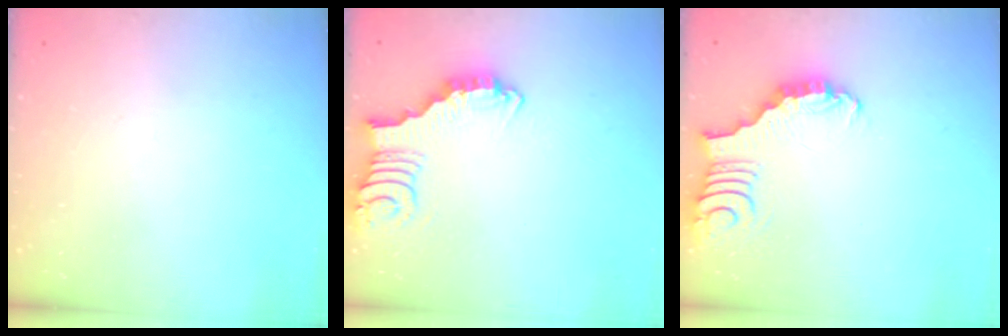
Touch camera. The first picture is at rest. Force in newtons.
{"total": 5.8, "press": 5.7, "slide": 0.6}
{"total": 3.5, "press": 3.5, "slide": 0.5}